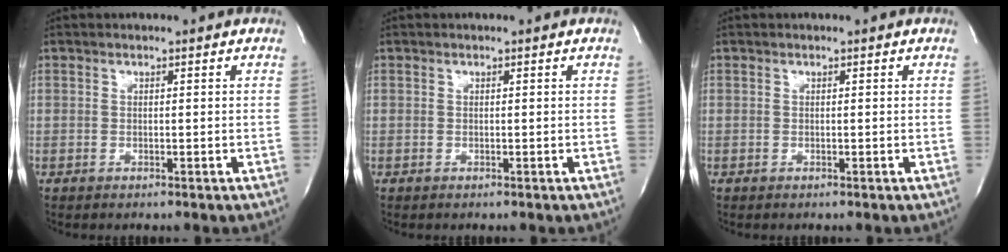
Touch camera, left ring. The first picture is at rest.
{"total": 0.0}
{"total": 0.0}